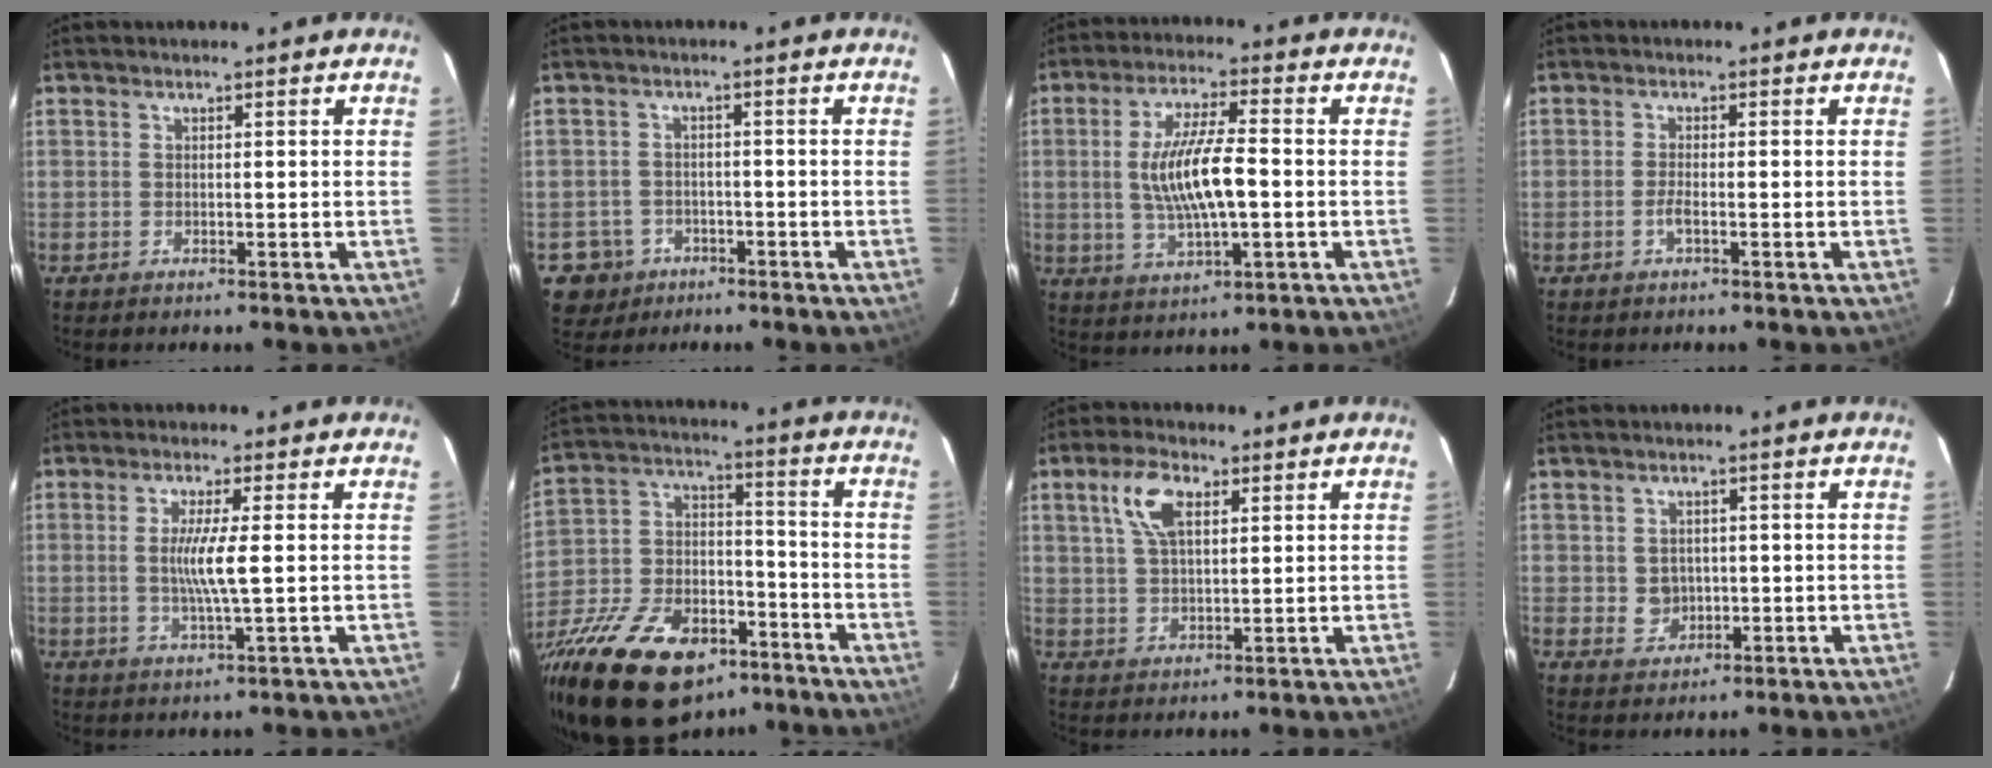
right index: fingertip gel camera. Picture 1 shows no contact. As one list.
[{"total": 6.0, "force": [-2.7, 5.3, 0.5], "torque": [-0.027, 0.024, -0.039]}, {"total": 11.1, "force": [-0.6, 2.8, 10.7], "torque": [-0.206, -0.002, -0.006]}, {"total": 1.8, "force": [-0.8, 0.3, 1.6], "torque": [-0.035, 0.000, -0.017]}, {"total": 5.4, "force": [0.2, -0.4, 5.3], "torque": [-0.101, -0.010, 0.002]}, {"total": 29.3, "force": [-18.7, 15.2, 16.7], "torque": [-0.352, -0.015, -0.294]}, {"total": 7.4, "force": [3.2, 3.6, 5.7], "torque": [-0.113, 0.016, 0.063]}, {"total": 3.5, "force": [0.0, 3.3, 1.1], "torque": [-0.023, 0.006, 0.009]}]